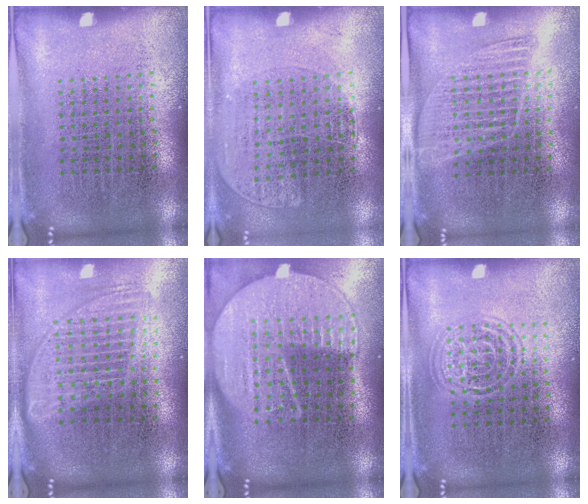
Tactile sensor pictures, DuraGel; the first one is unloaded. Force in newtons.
{"total": 1.1, "press": 0.9, "slide": 0.5}
{"total": 1.0, "press": 0.9, "slide": 0.5}
{"total": 1.8, "press": 1.5, "slide": 0.9}
{"total": 2.0, "press": 1.7, "slide": 1.0}
{"total": 1.3, "press": 1.3, "slide": 0.2}